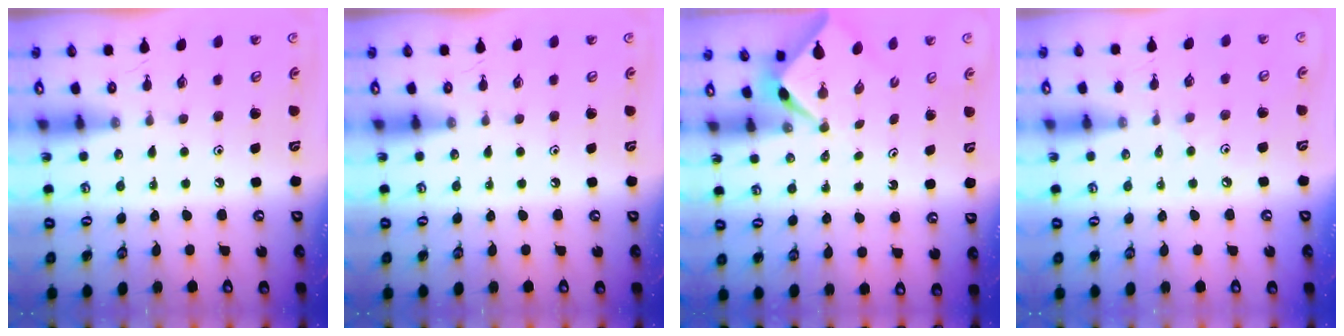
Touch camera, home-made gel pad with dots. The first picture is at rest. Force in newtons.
{"total": 0.0}
{"total": 2.3, "press": 2.3, "slide": 0.2}
{"total": 1.2, "press": 1.1, "slide": 0.4}